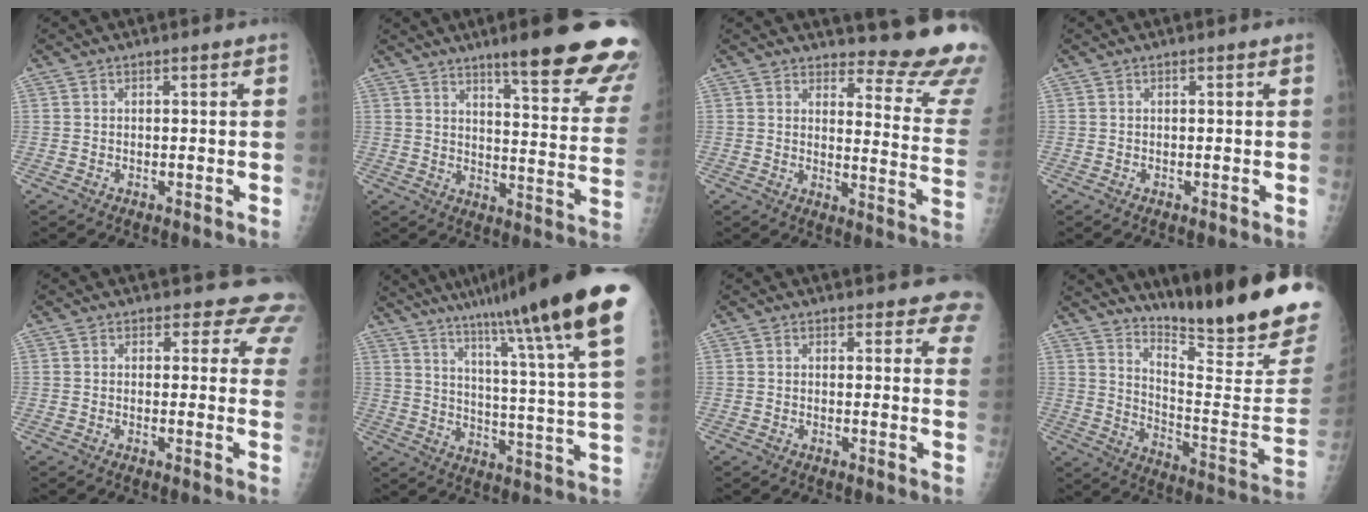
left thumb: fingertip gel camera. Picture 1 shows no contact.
{"total": 21.2, "force": [15.0, 3.1, 14.7], "torque": [-0.165, -0.078, 0.193]}
{"total": 15.9, "force": [14.9, 2.2, 5.0], "torque": [-0.030, -0.177, 0.158]}
{"total": 0.0}
{"total": 8.6, "force": [7.5, 4.0, 1.2], "torque": [0.042, -0.034, 0.050]}
{"total": 27.5, "force": [18.6, 1.4, 20.2], "torque": [-0.294, -0.079, 0.267]}
{"total": 7.7, "force": [7.0, 2.6, 1.7], "torque": [0.031, -0.028, 0.051]}
{"total": 23.7, "force": [18.7, 2.0, 14.5], "torque": [-0.199, -0.148, 0.275]}